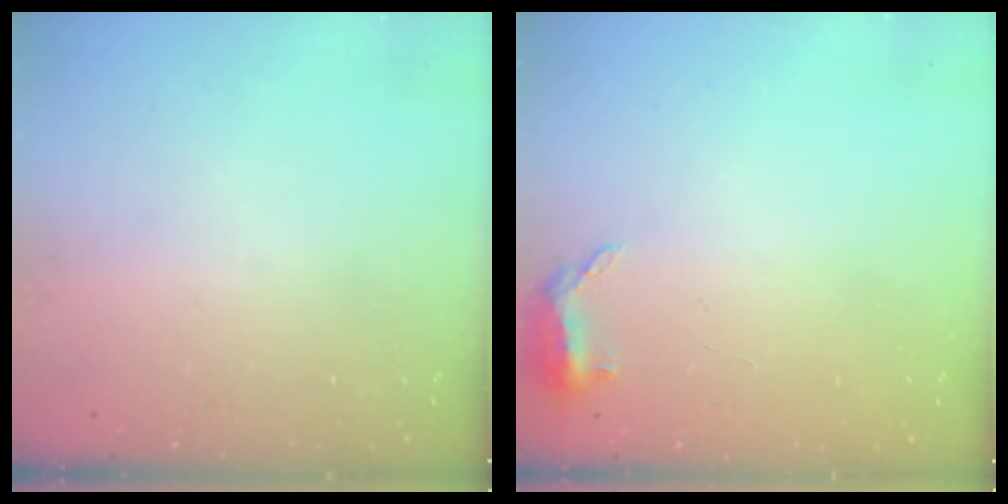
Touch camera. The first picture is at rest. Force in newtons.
{"total": 5.7, "press": 5.6, "slide": 1.4}